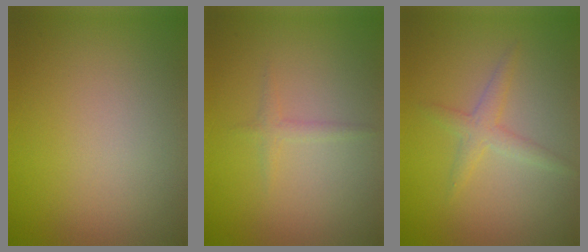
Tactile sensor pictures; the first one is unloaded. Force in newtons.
{"total": 1.0, "press": 1.0, "slide": 0.1}
{"total": 2.0, "press": 2.0, "slide": 0.1}